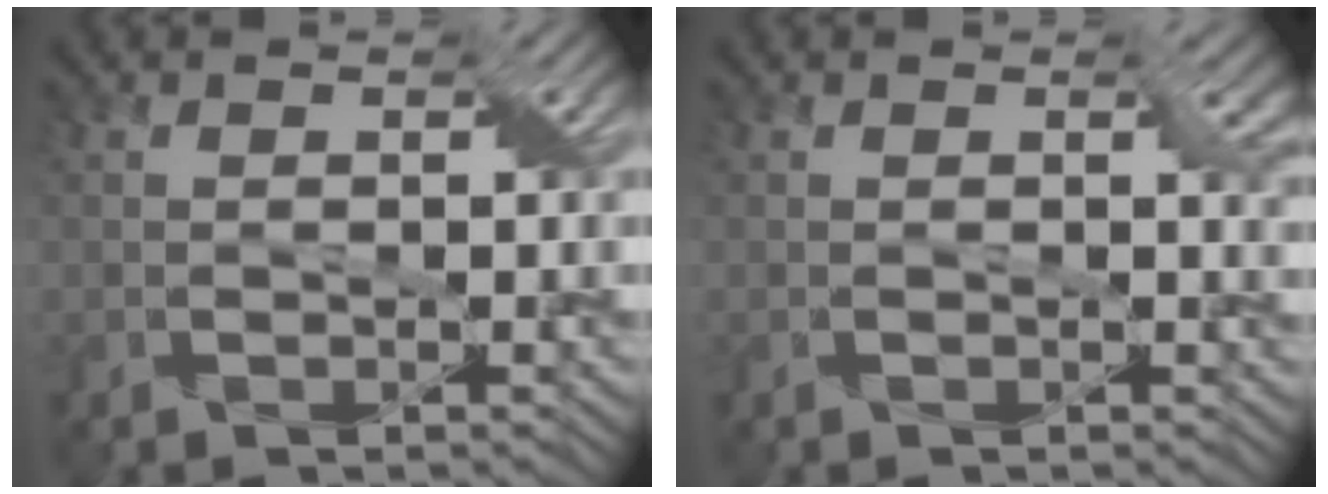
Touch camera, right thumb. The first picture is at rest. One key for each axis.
{"total": 2.1, "fx": 0.3, "fy": 1.1, "fz": 1.8, "tx": -0.019, "ty": -0.002, "tz": 0.003}